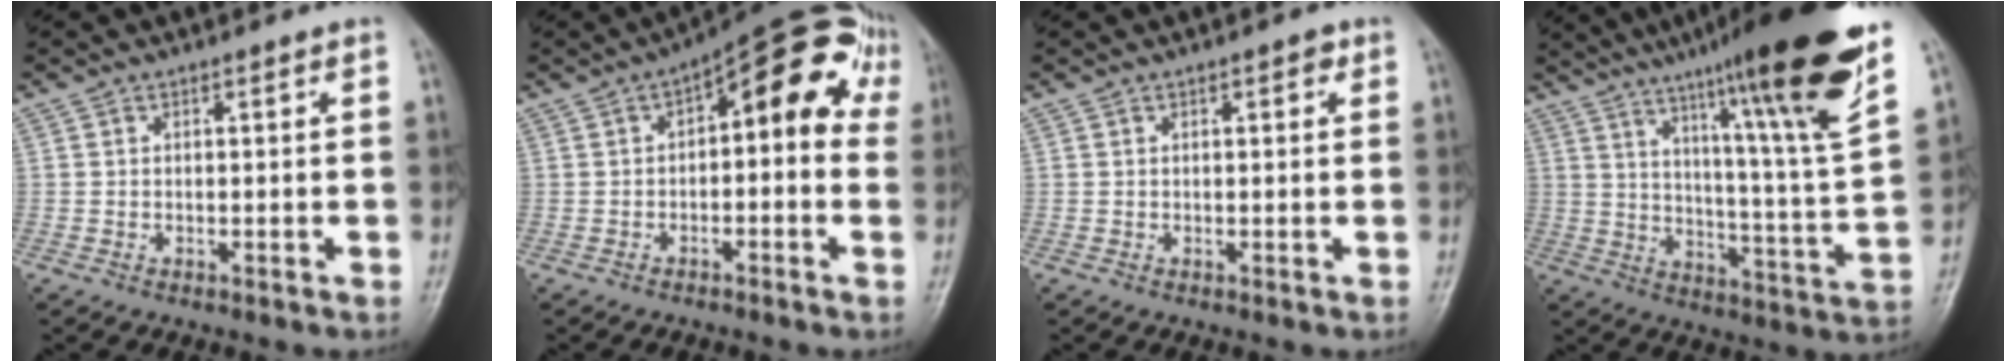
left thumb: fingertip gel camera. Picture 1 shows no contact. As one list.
[{"total": 14.3, "force": [2.6, 6.3, 12.5], "torque": [-0.126, 0.044, 0.022]}, {"total": 1.8, "force": [0.8, 0.7, 1.4], "torque": [-0.016, 0.001, 0.007]}, {"total": 24.5, "force": [15.7, 1.1, 18.7], "torque": [-0.261, -0.065, 0.233]}]